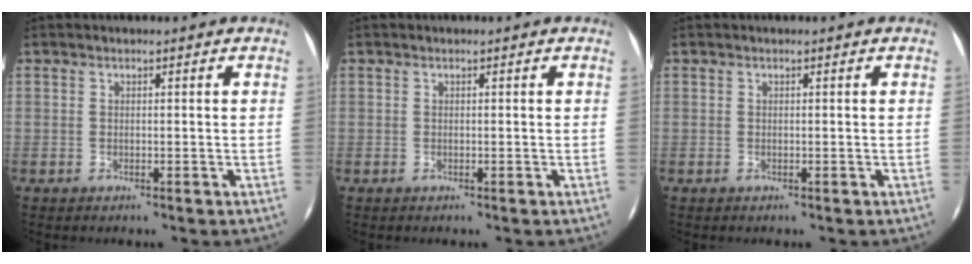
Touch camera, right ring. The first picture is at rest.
{"total": 0.0}
{"total": 0.0}